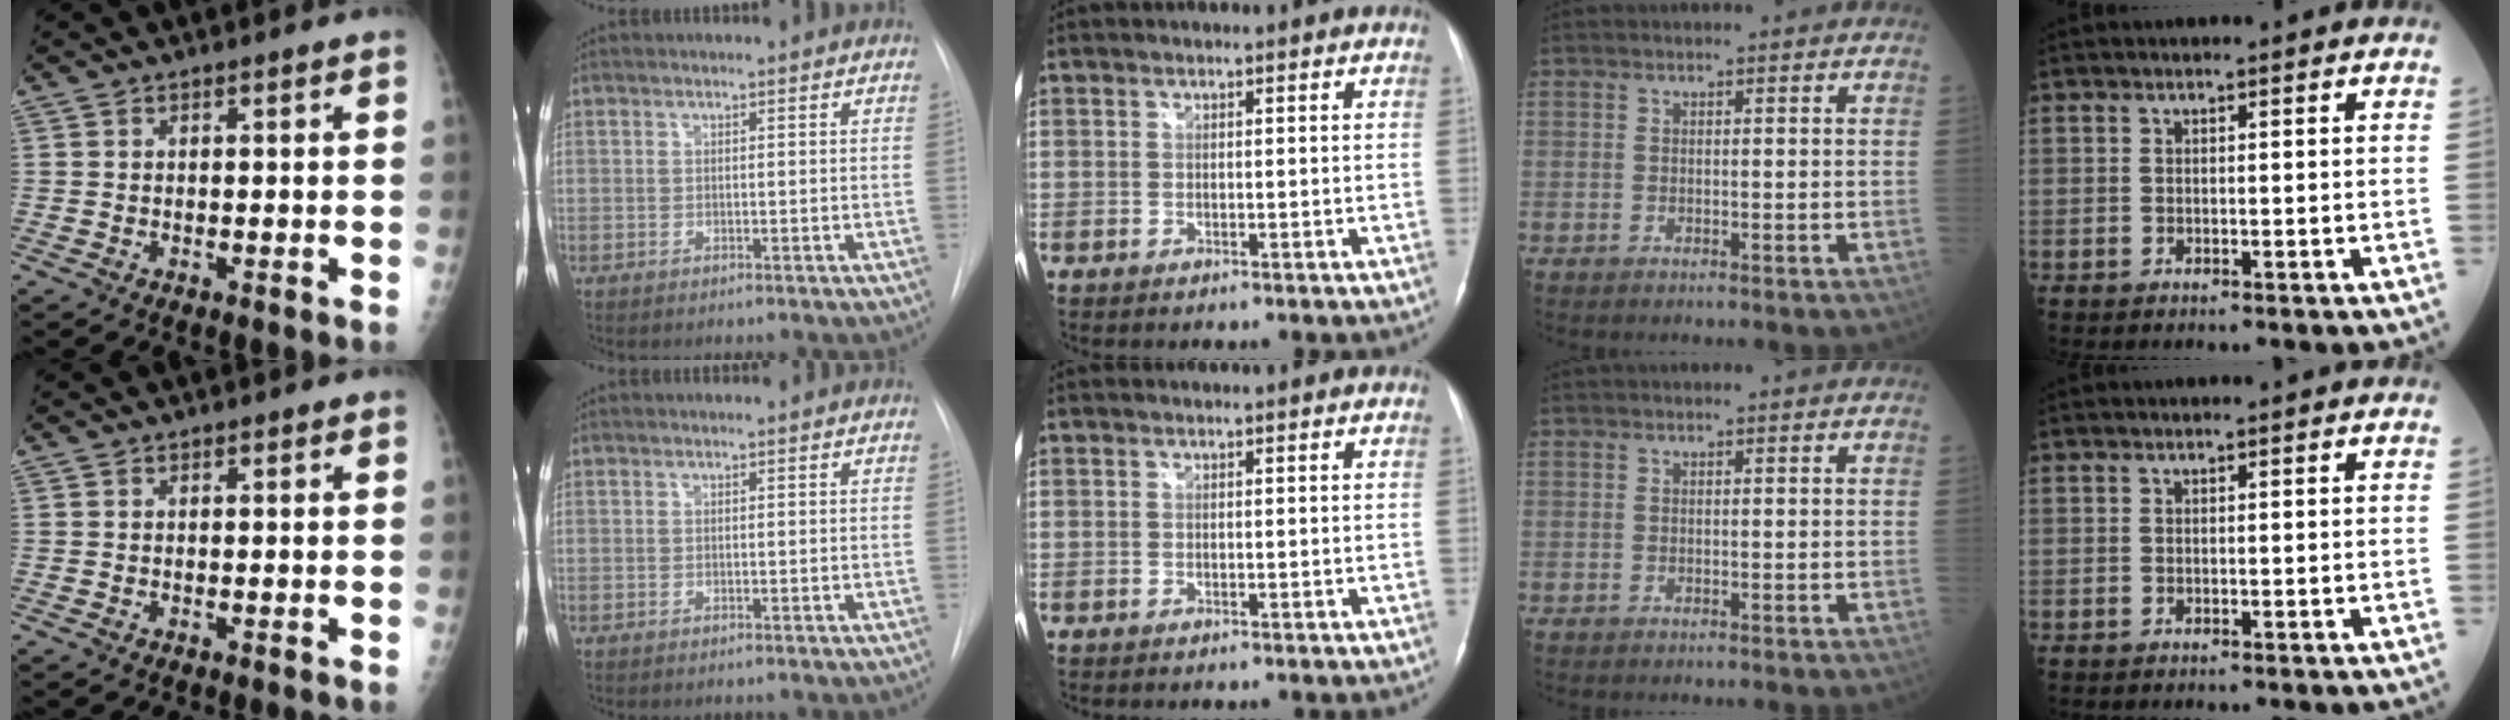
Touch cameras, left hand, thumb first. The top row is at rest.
{}